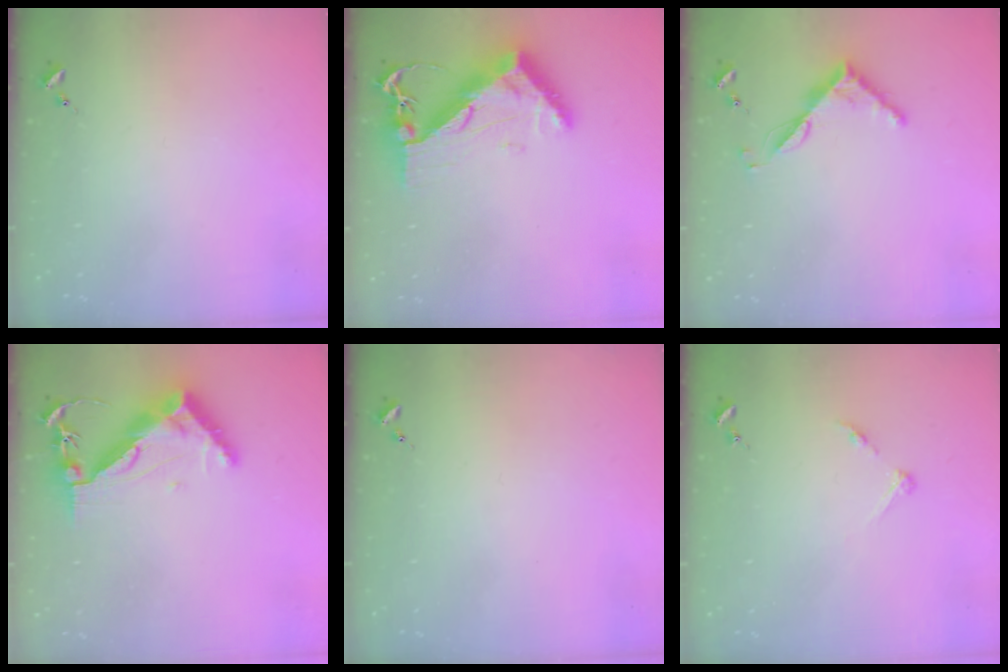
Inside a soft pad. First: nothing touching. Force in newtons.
{"total": 11.1, "press": 11.0, "slide": 1.0}
{"total": 6.4, "press": 6.3, "slide": 0.6}
{"total": 11.8, "press": 11.7, "slide": 1.5}
{"total": 0.0}
{"total": 4.4, "press": 4.3, "slide": 0.5}